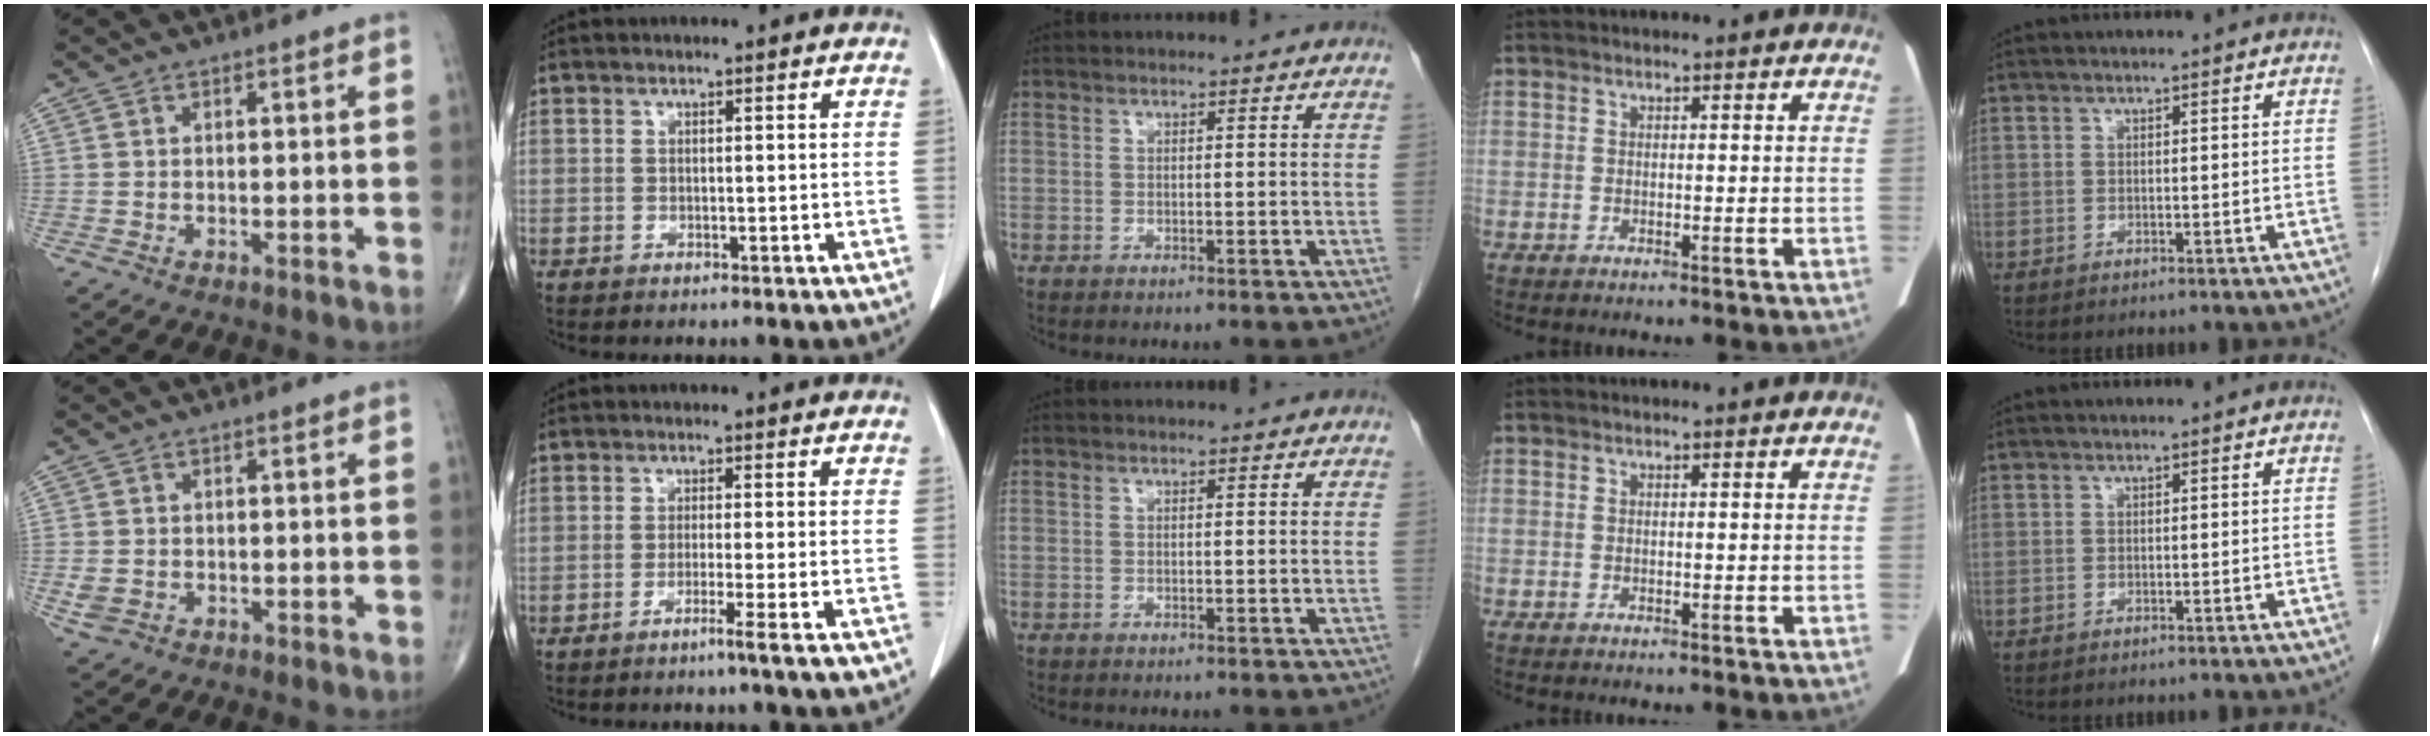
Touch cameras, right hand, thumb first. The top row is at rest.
{"thumb": {"total": 3.0, "force": [-0.8, 2.3, 1.6], "torque": [-0.038, 0.001, -0.010]}, "index": {"total": 4.5, "force": [-2.7, -1.1, 3.3], "torque": [-0.042, -0.008, -0.042]}}